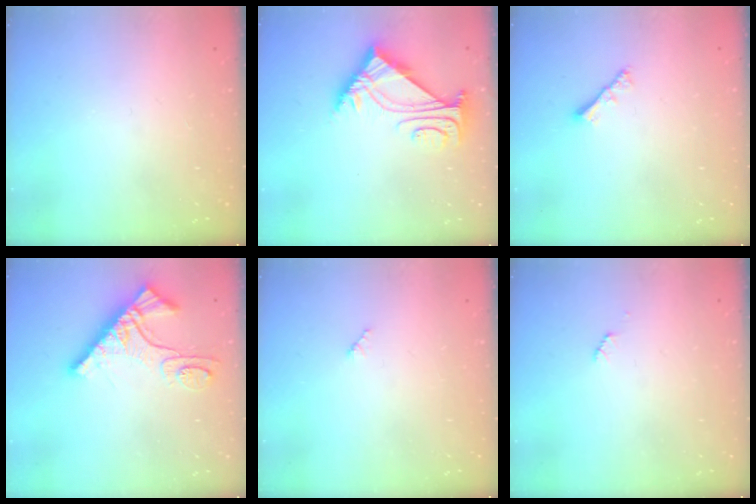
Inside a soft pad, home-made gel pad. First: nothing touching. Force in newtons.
{"total": 5.2, "press": 5.1, "slide": 0.7}
{"total": 2.4, "press": 2.4, "slide": 0.6}
{"total": 11.0, "press": 11.0, "slide": 1.1}
{"total": 2.5, "press": 2.5, "slide": 0.3}
{"total": 2.5, "press": 2.5, "slide": 0.4}